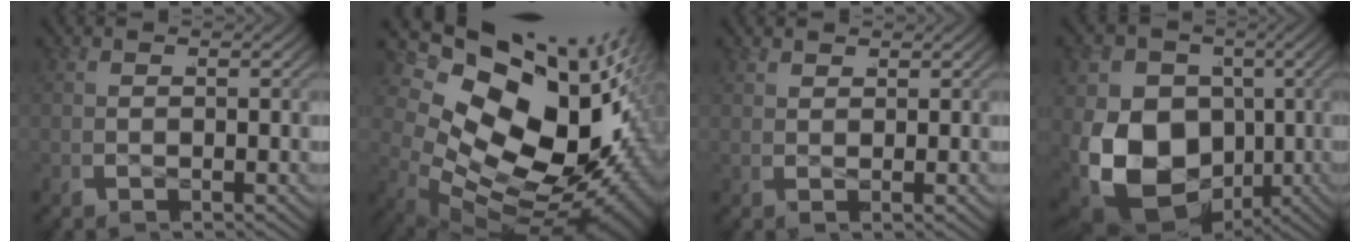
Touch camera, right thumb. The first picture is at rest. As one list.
[{"total": 22.3, "force": [0.0, 14.9, 16.6], "torque": [-0.279, -0.014, 0.002]}, {"total": 1.3, "force": [1.3, -0.1, 0.0], "torque": [0.008, 0.004, 0.023]}, {"total": 20.8, "force": [-3.1, 16.2, 12.6], "torque": [-0.271, -0.065, -0.035]}]